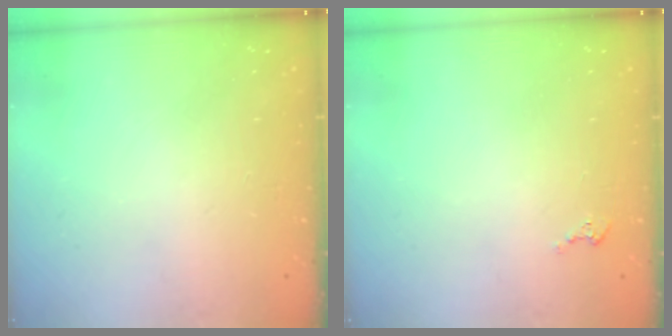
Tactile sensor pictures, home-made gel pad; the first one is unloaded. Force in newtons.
{"total": 1.6, "press": 1.6, "slide": 0.2}